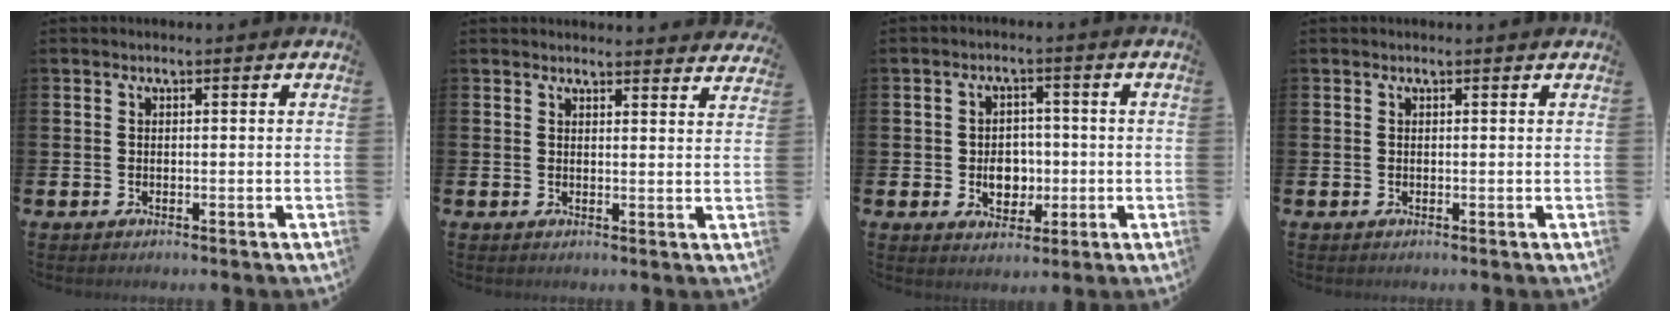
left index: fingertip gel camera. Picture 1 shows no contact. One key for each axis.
{"total": 2.5, "fx": 2.5, "fy": 0.2, "fz": -0.1, "tx": 0.009, "ty": -0.019, "tz": 0.043}
{"total": 4.3, "fx": -0.6, "fy": 3.5, "fz": 2.4, "tx": -0.028, "ty": -0.001, "tz": -0.022}
{"total": 0.0}